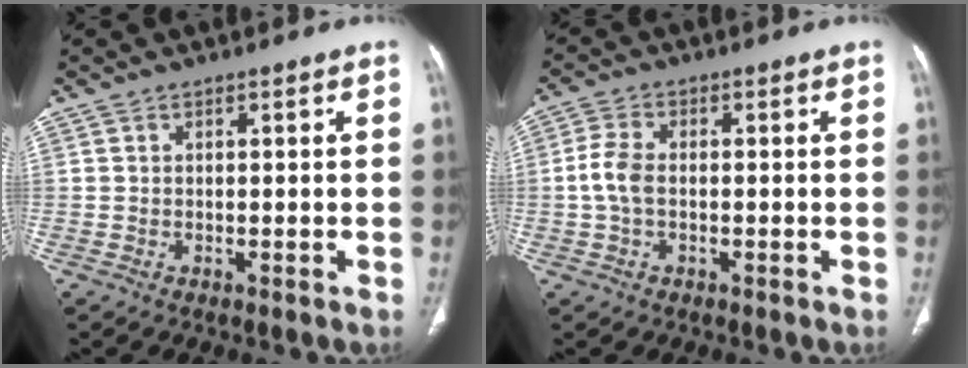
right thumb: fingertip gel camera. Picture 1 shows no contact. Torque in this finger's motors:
{"motor_torque": [0.82, 0.93, 0.60, -0.56, 0.20]}